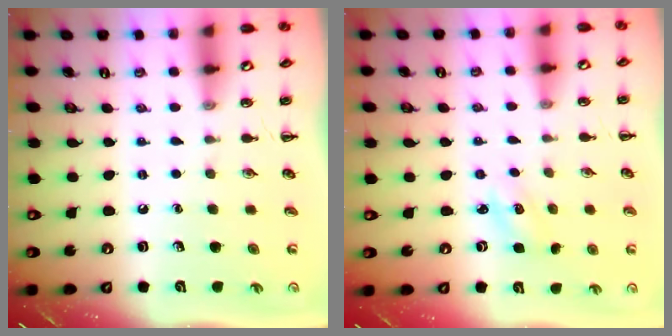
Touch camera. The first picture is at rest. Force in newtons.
{"total": 2.5, "press": 2.4, "slide": 0.7}